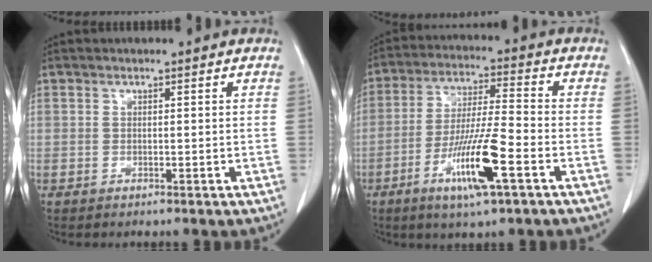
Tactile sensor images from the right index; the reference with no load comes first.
{"total": 12.2, "force": [-5.2, 0.7, 11.0], "torque": [-0.208, -0.015, -0.095]}